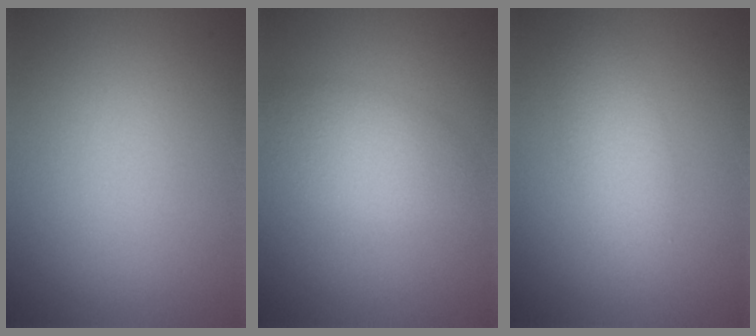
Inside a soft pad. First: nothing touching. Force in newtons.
{"total": 3.4, "press": 3.4, "slide": 0.1}
{"total": 2.7, "press": 2.7, "slide": 0.1}